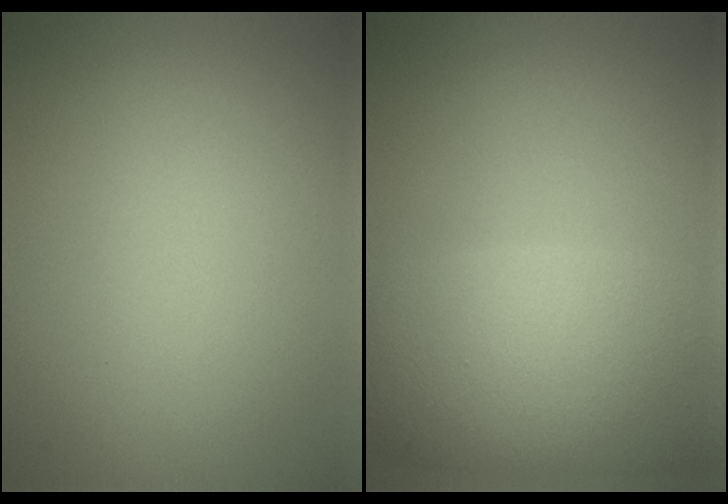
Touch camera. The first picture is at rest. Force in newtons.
{"total": 8.6, "press": 8.6, "slide": 0.6}